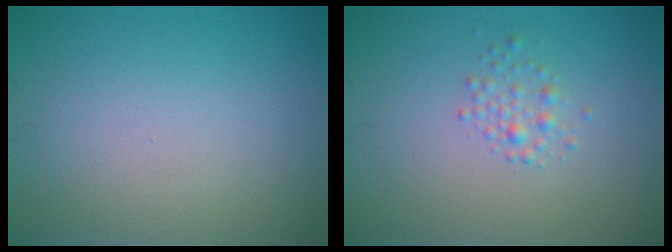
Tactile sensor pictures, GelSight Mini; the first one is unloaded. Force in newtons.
{"total": 1.4, "press": 1.4, "slide": 0.1}